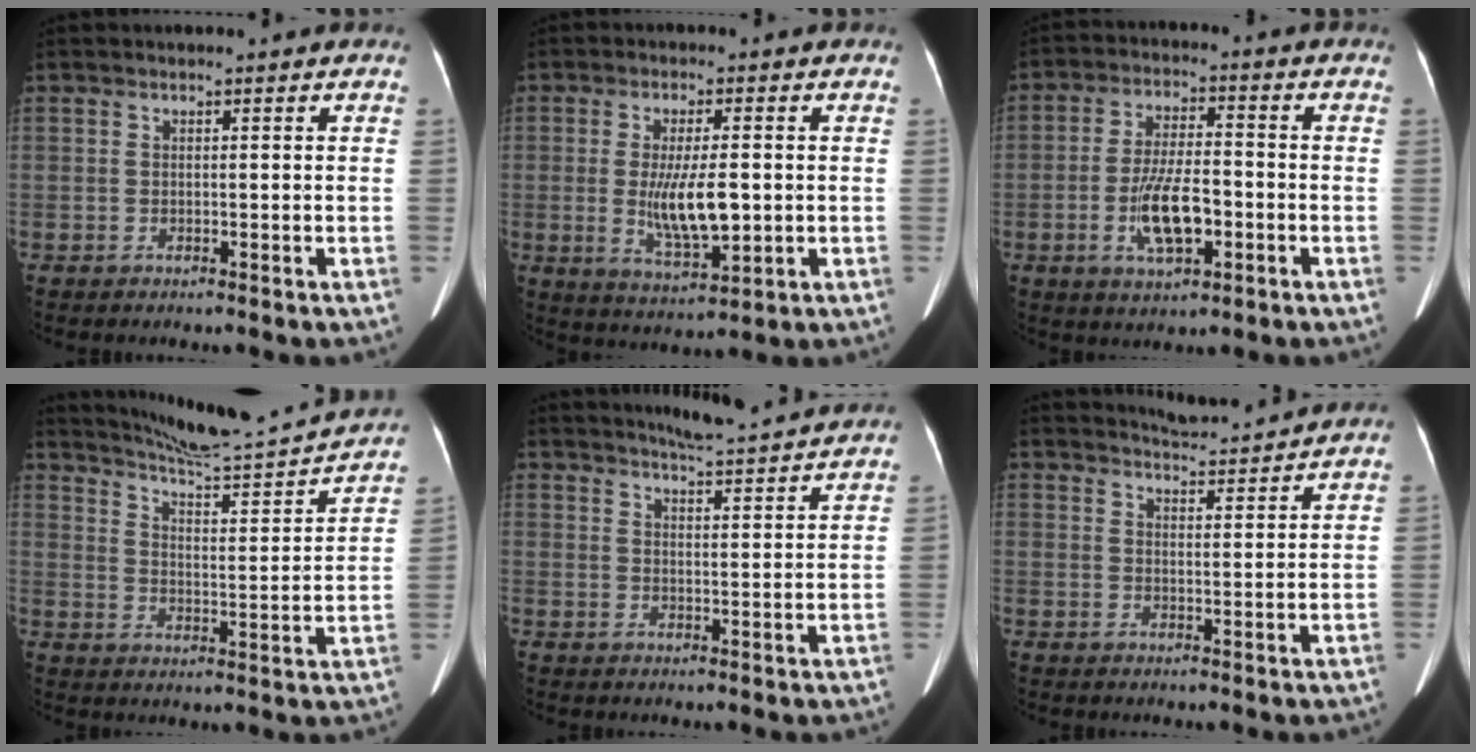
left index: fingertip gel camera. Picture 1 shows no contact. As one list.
[{"total": 8.4, "force": [-0.7, 2.2, 8.1], "torque": [-0.158, -0.018, -0.007]}, {"total": 8.8, "force": [-2.9, 2.8, 7.9], "torque": [-0.157, -0.002, -0.051]}, {"total": 17.7, "force": [16.8, -0.4, 5.4], "torque": [-0.092, -0.042, 0.228]}, {"total": 9.2, "force": [8.7, -0.4, 2.8], "torque": [-0.055, 0.006, 0.113]}, {"total": 5.8, "force": [5.8, -0.4, 0.5], "torque": [-0.021, 0.003, 0.081]}]